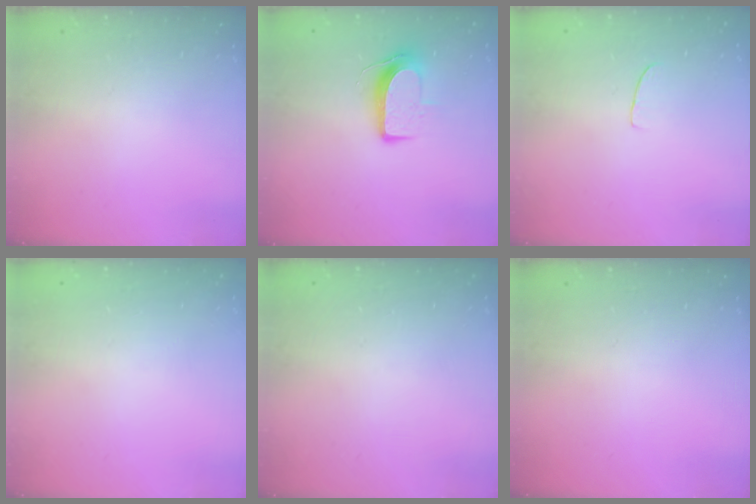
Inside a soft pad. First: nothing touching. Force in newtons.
{"total": 8.7, "press": 8.6, "slide": 0.7}
{"total": 2.6, "press": 2.6, "slide": 0.2}
{"total": 0.0}
{"total": 0.0}
{"total": 0.0}